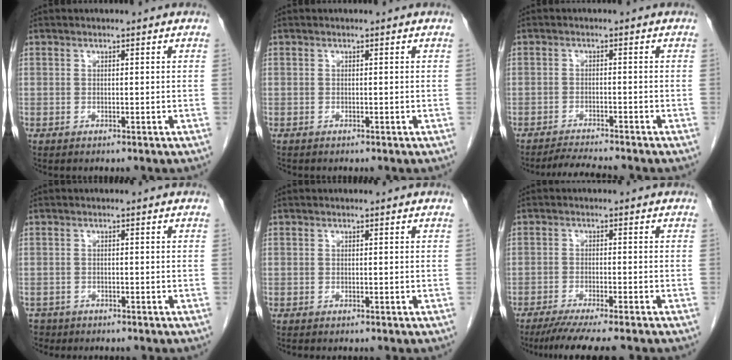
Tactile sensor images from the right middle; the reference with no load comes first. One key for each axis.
{"total": 0.0}
{"total": 4.7, "fx": -4.5, "fy": -0.4, "fz": 1.4, "tx": -0.025, "ty": -0.017, "tz": -0.074}
{"total": 2.6, "fx": -2.0, "fy": 1.6, "fz": -0.1, "tx": -0.004, "ty": 0.000, "tz": -0.037}
{"total": 0.0}
{"total": 9.3, "fx": -7.8, "fy": -0.1, "fz": 5.1, "tx": -0.061, "ty": -0.023, "tz": -0.119}